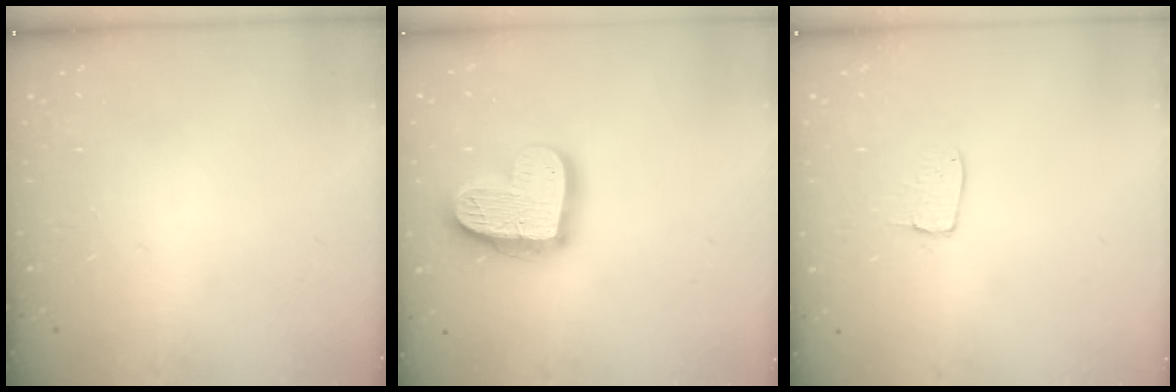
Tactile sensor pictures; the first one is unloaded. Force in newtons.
{"total": 18.0, "press": 17.9, "slide": 1.3}
{"total": 4.2, "press": 4.2, "slide": 0.2}